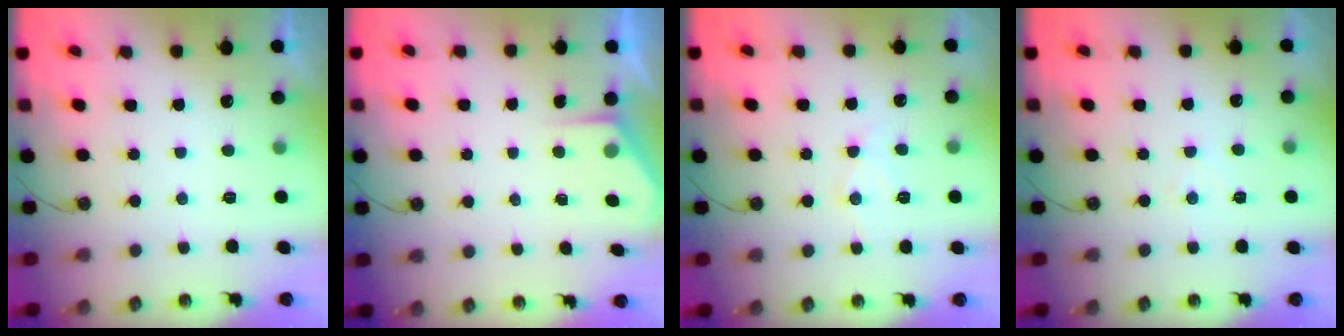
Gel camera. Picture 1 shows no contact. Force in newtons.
{"total": 2.1, "press": 2.1, "slide": 0.2}
{"total": 8.7, "press": 8.6, "slide": 0.8}
{"total": 3.1, "press": 3.1, "slide": 0.5}